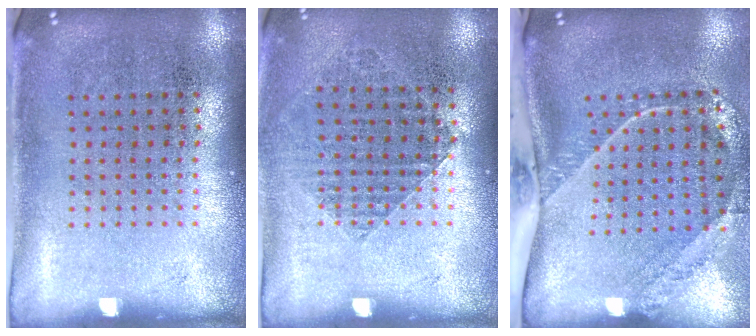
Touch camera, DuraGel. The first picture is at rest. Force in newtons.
{"total": 0.9, "press": 0.9, "slide": 0.2}
{"total": 2.6, "press": 1.7, "slide": 2.0}